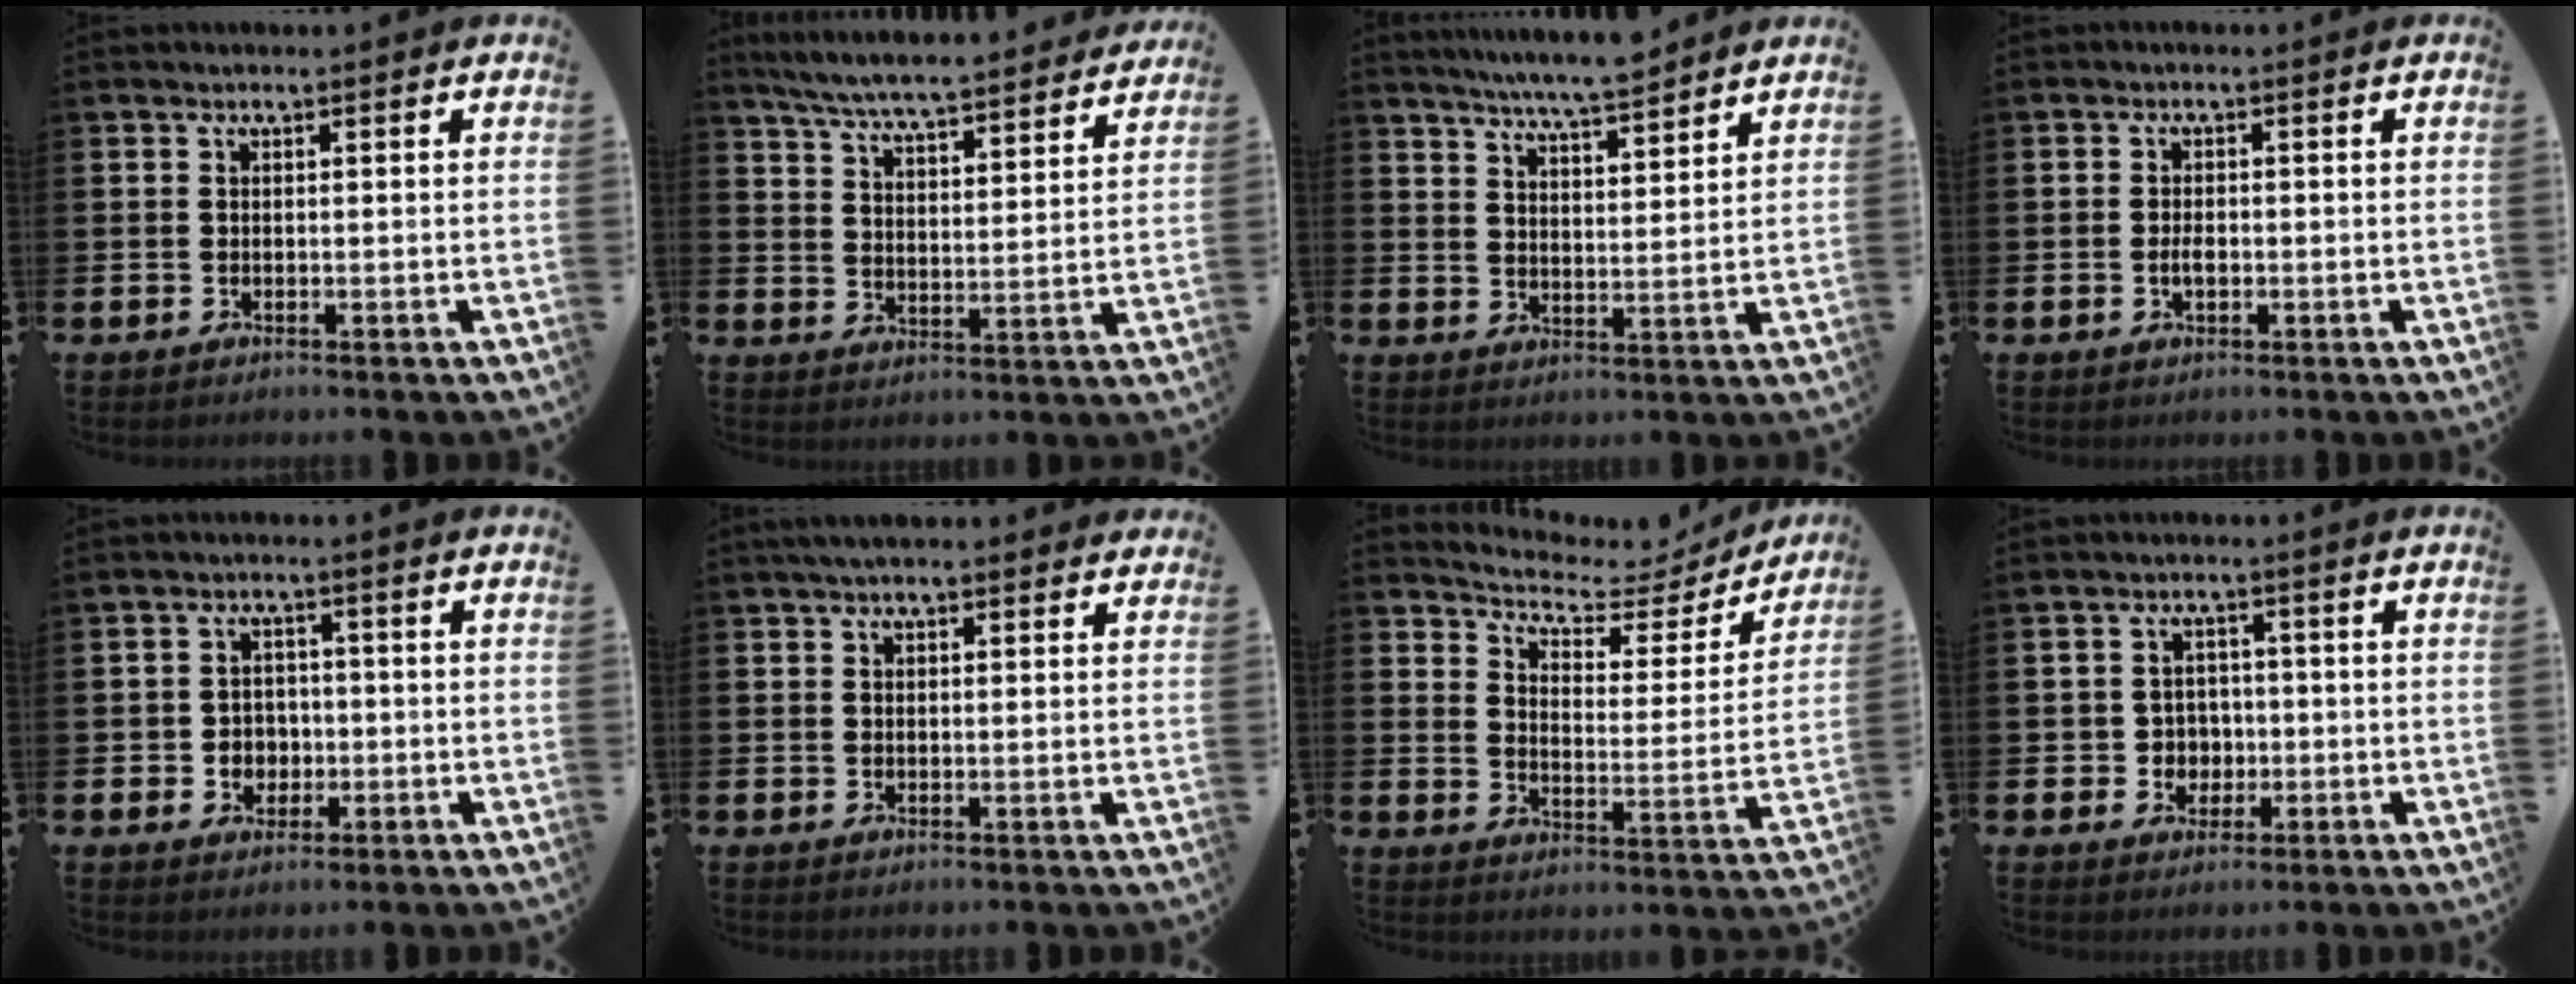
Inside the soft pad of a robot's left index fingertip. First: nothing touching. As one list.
[{"total": 6.6, "force": [6.4, 0.2, 1.8], "torque": [-0.061, -0.045, 0.110]}, {"total": 6.3, "force": [6.2, -0.1, 1.2], "torque": [-0.033, -0.036, 0.109]}, {"total": 1.8, "force": [-0.3, 1.0, 1.5], "torque": [-0.024, 0.001, -0.008]}, {"total": 3.0, "force": [-0.4, 2.9, 0.8], "torque": [-0.016, 0.003, -0.016]}, {"total": 2.6, "force": [2.2, 0.6, 1.1], "torque": [-0.023, 0.001, 0.039]}, {"total": 5.2, "force": [4.8, 1.7, 1.0], "torque": [-0.039, -0.042, 0.072]}, {"total": 3.1, "force": [-0.2, 3.1, 0.6], "torque": [-0.013, 0.002, -0.012]}]